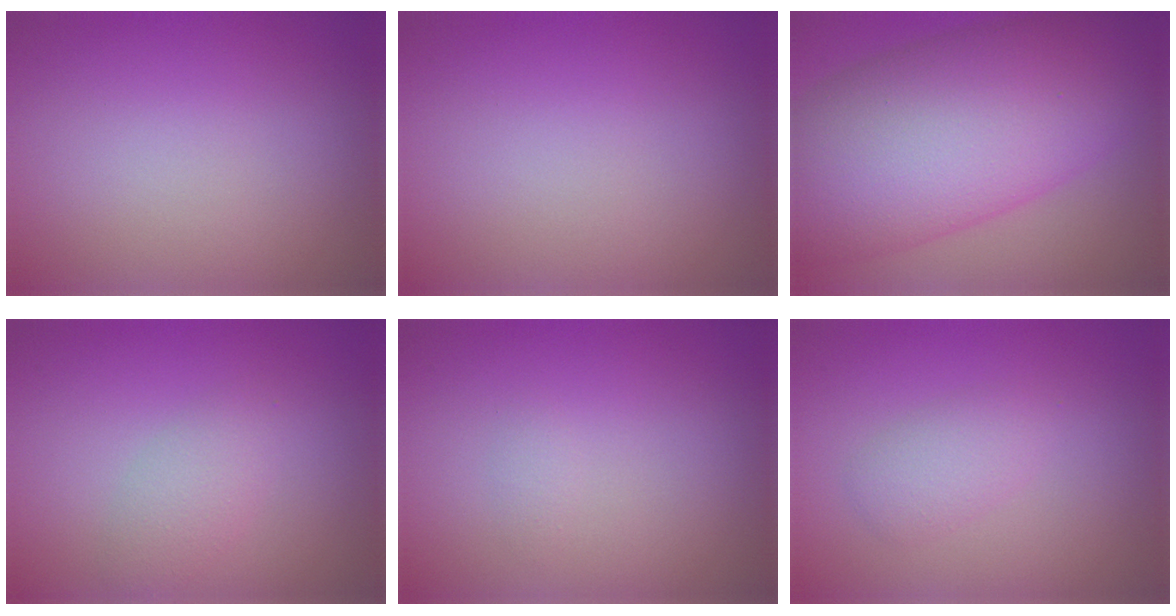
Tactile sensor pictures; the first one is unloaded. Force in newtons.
{"total": 0.0}
{"total": 14.0, "press": 14.0, "slide": 0.1}
{"total": 2.1, "press": 2.1, "slide": 0.1}
{"total": 0.5, "press": 0.5, "slide": 0.1}
{"total": 2.0, "press": 2.0, "slide": 0.0}